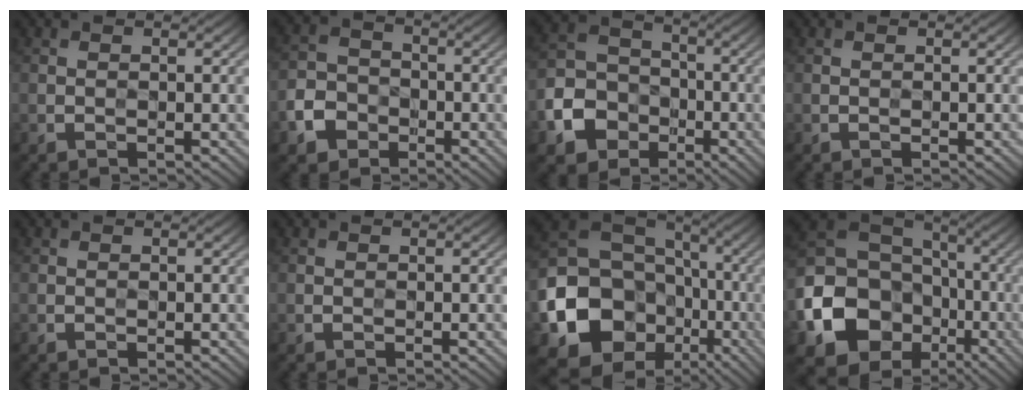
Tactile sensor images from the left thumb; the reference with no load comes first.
{"total": 5.2, "force": [-2.8, 4.0, 1.8], "torque": [-0.049, 0.002, -0.063]}
{"total": 8.5, "force": [-4.1, 6.7, 3.4], "torque": [-0.097, -0.009, -0.089]}
{"total": 0.0}
{"total": 0.0}
{"total": 0.0}
{"total": 18.4, "force": [-6.4, 15.4, 7.9], "torque": [-0.206, -0.040, -0.116]}
{"total": 17.6, "force": [-6.5, 14.3, 7.9], "torque": [-0.218, -0.040, -0.124]}